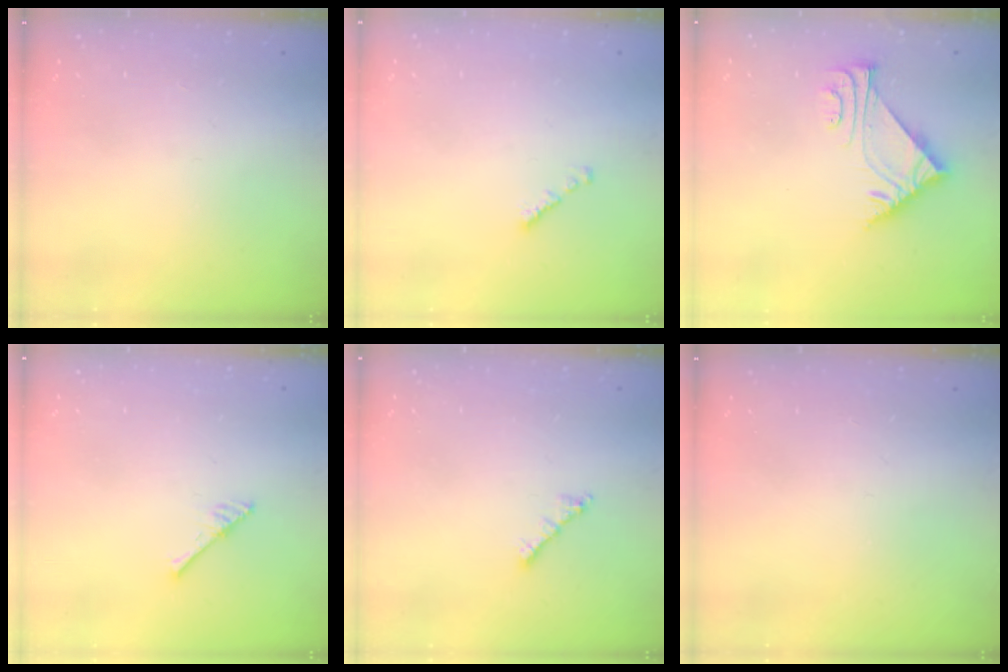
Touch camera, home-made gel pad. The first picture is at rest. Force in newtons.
{"total": 1.3, "press": 1.1, "slide": 0.6}
{"total": 6.1, "press": 6.1, "slide": 0.3}
{"total": 3.0, "press": 3.0, "slide": 0.3}
{"total": 2.0, "press": 1.9, "slide": 0.6}
{"total": 0.0}